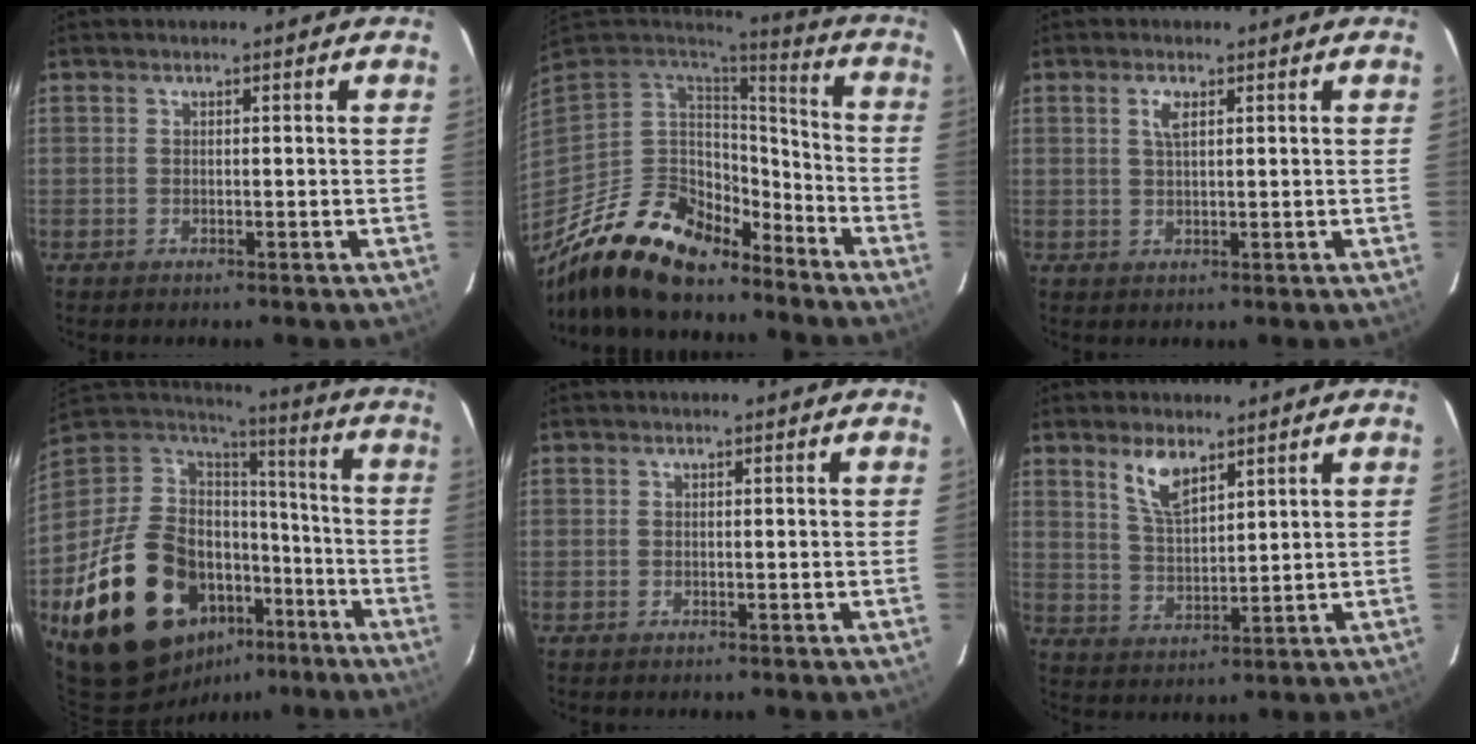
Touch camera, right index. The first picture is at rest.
{"total": 20.0, "force": [-14.6, 8.8, 10.6], "torque": [-0.216, -0.020, -0.248]}
{"total": 2.3, "force": [1.0, 0.9, 1.9], "torque": [-0.037, 0.002, 0.018]}
{"total": 26.6, "force": [-12.2, 17.8, 15.6], "torque": [-0.338, 0.017, -0.178]}
{"total": 0.0}
{"total": 6.7, "force": [4.5, 2.5, 4.3], "torque": [-0.079, 0.000, 0.092]}